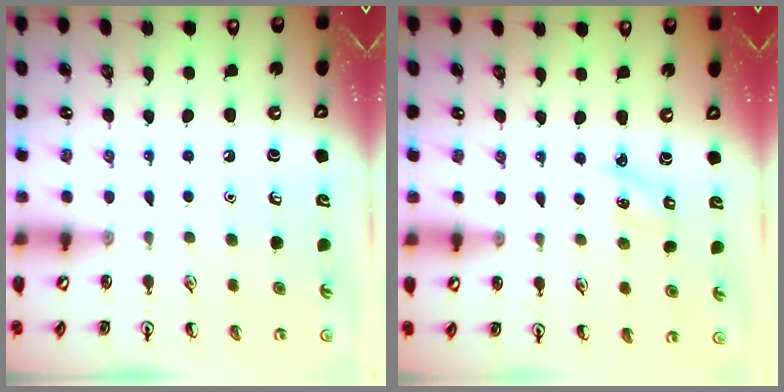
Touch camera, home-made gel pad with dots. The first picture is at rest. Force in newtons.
{"total": 1.2, "press": 1.1, "slide": 0.4}